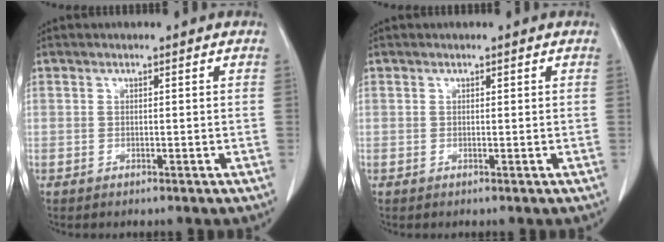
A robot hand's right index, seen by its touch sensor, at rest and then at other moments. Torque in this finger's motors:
{"motor_torque": [-0.03, 0.01, -0.01, -0.01]}